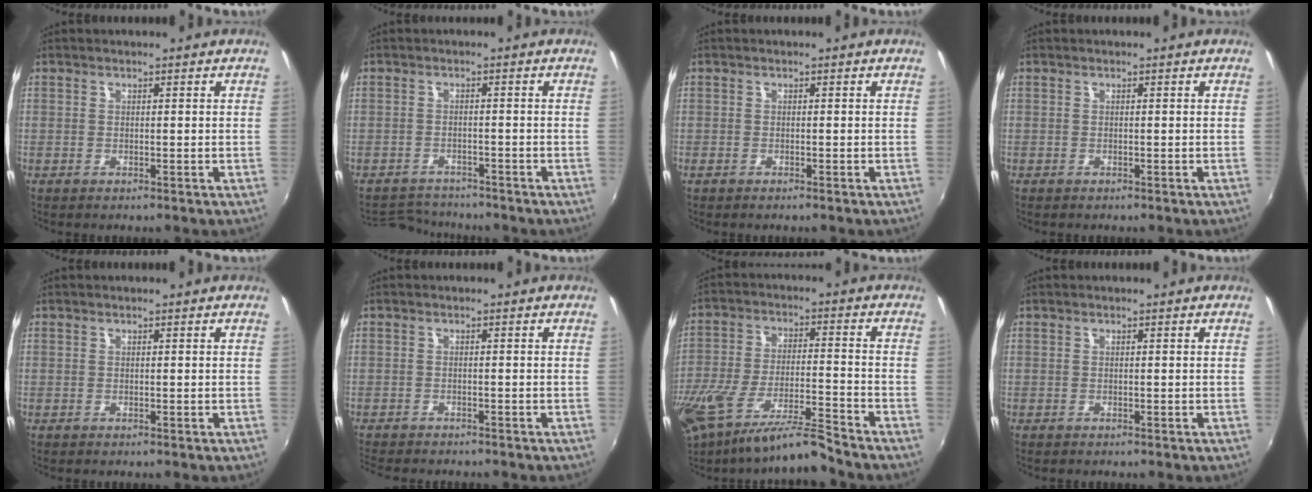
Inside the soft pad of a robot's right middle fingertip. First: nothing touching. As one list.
[{"total": 5.6, "force": [-5.4, 1.5, 0.4], "torque": [-0.025, 0.004, -0.089]}, {"total": 0.6, "force": [-0.5, 0.1, 0.3], "torque": [-0.008, -0.002, -0.011]}, {"total": 0.0}, {"total": 0.0}, {"total": 5.3, "force": [-4.9, 1.0, 1.7], "torque": [-0.048, -0.018, -0.080]}, {"total": 14.9, "force": [-12.3, 0.7, 8.4], "torque": [-0.175, -0.031, -0.219]}, {"total": 0.0}]